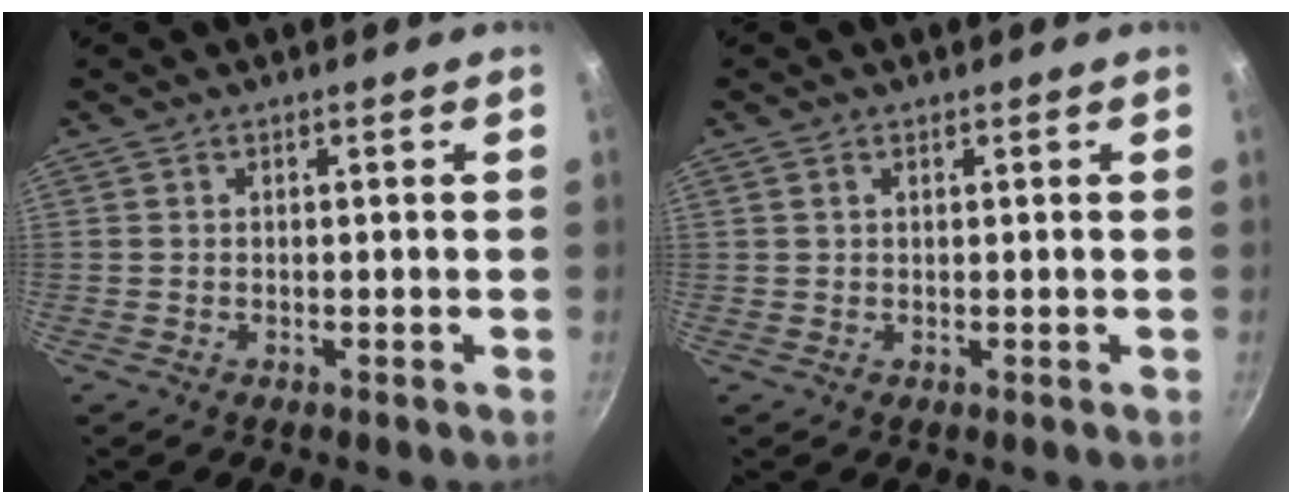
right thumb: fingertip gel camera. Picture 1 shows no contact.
{"total": 1.3, "force": [0.7, 0.8, 0.7], "torque": [-0.010, -0.001, 0.012]}